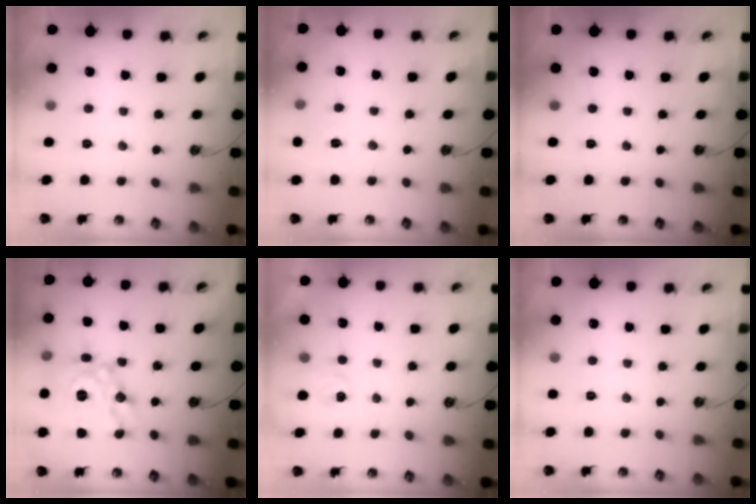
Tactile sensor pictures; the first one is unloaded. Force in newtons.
{"total": 5.1, "press": 5.1, "slide": 0.7}
{"total": 0.0}
{"total": 16.4, "press": 16.3, "slide": 1.8}
{"total": 2.9, "press": 2.9, "slide": 0.4}
{"total": 0.0}